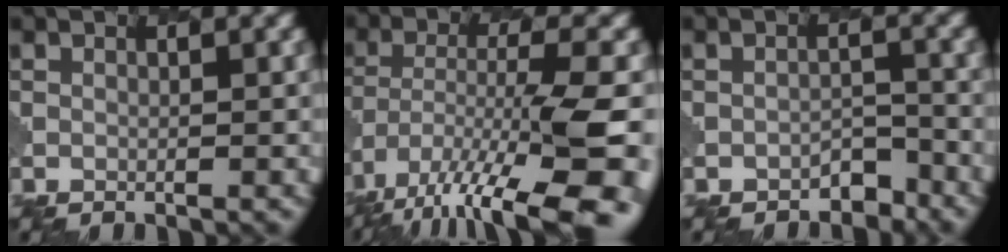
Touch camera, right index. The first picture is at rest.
{"total": 14.1, "force": [-8.6, 3.4, 10.6], "torque": [-0.206, -0.013, -0.135]}
{"total": 2.2, "force": [-2.0, 0.8, 0.4], "torque": [-0.004, 0.007, -0.032]}